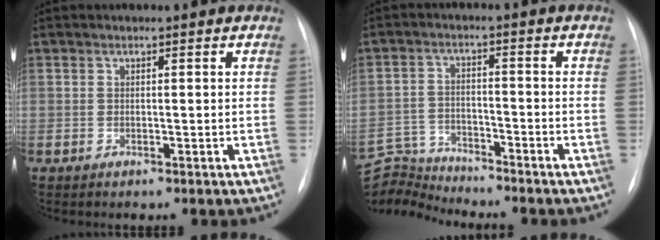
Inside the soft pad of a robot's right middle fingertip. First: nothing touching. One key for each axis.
{"total": 8.0, "fx": -8.0, "fy": -0.5, "fz": -0.9, "tx": 0.006, "ty": 0.009, "tz": -0.149}